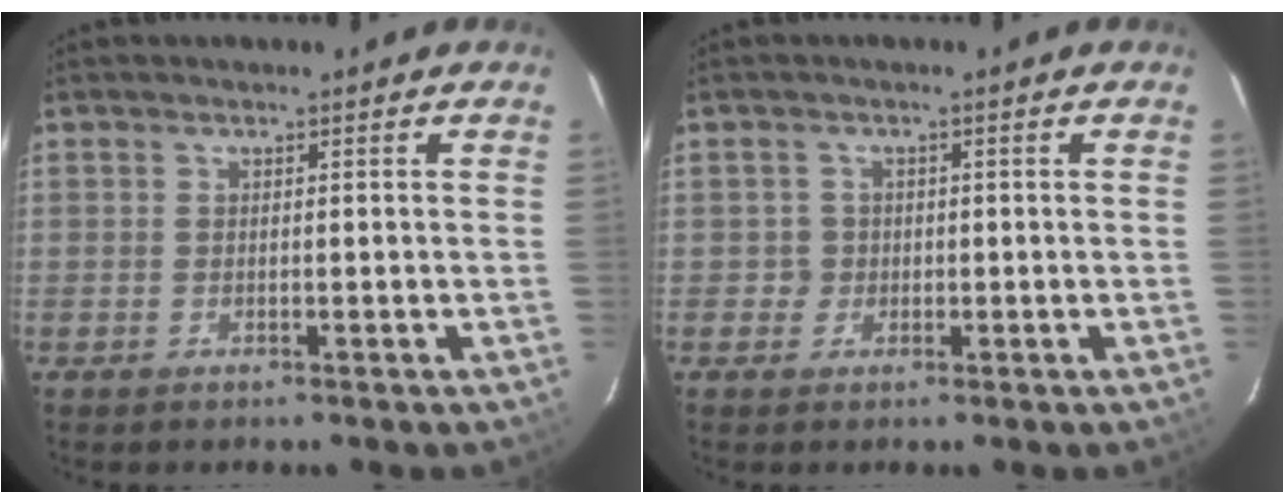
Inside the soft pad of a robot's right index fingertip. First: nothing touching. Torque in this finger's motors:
{"motor_torque": [-0.08, 0.15, 0.02, 0.00]}